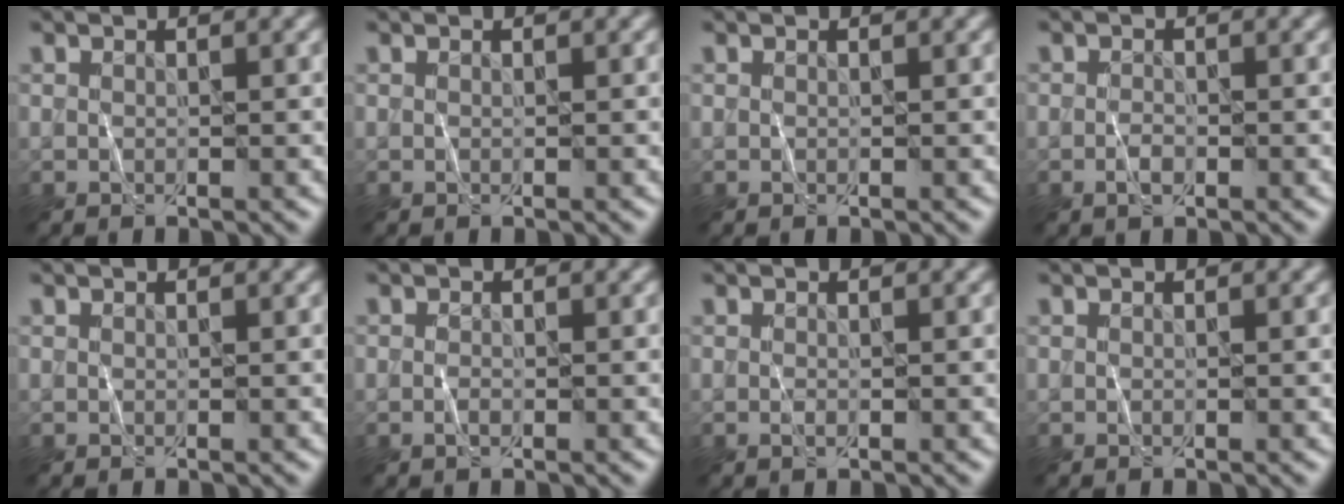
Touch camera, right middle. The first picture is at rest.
{"total": 0.0}
{"total": 0.0}
{"total": 1.2, "force": [-0.5, 0.6, 0.9], "torque": [-0.017, 0.002, -0.012]}
{"total": 0.0}
{"total": 0.7, "force": [-0.3, 0.3, 0.6], "torque": [-0.012, 0.001, -0.007]}
{"total": 0.6, "force": [-0.2, 0.2, 0.6], "torque": [-0.014, 0.000, -0.003]}
{"total": 0.0}